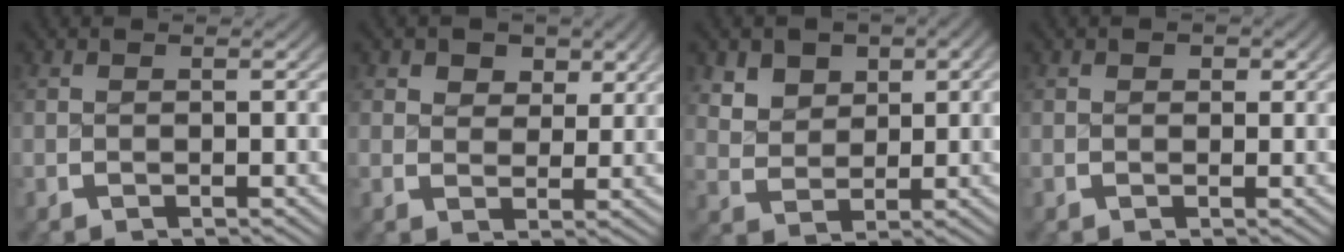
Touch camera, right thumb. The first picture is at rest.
{"total": 3.0, "force": [1.5, 2.2, 1.3], "torque": [-0.016, -0.017, 0.031]}
{"total": 4.4, "force": [1.5, 3.3, 2.4], "torque": [-0.039, -0.017, 0.040]}
{"total": 0.9, "force": [0.3, 0.7, 0.4], "torque": [-0.001, -0.004, 0.006]}